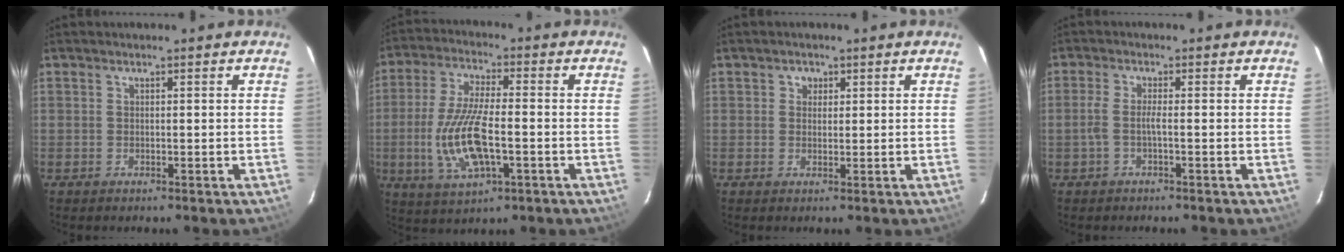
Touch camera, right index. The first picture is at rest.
{"total": 13.1, "force": [-2.9, 4.4, 12.0], "torque": [-0.252, -0.008, -0.051]}
{"total": 1.8, "force": [0.5, 1.7, 0.3], "torque": [-0.001, 0.007, 0.007]}
{"total": 2.3, "force": [-1.0, -0.2, 2.1], "torque": [-0.045, 0.000, -0.020]}